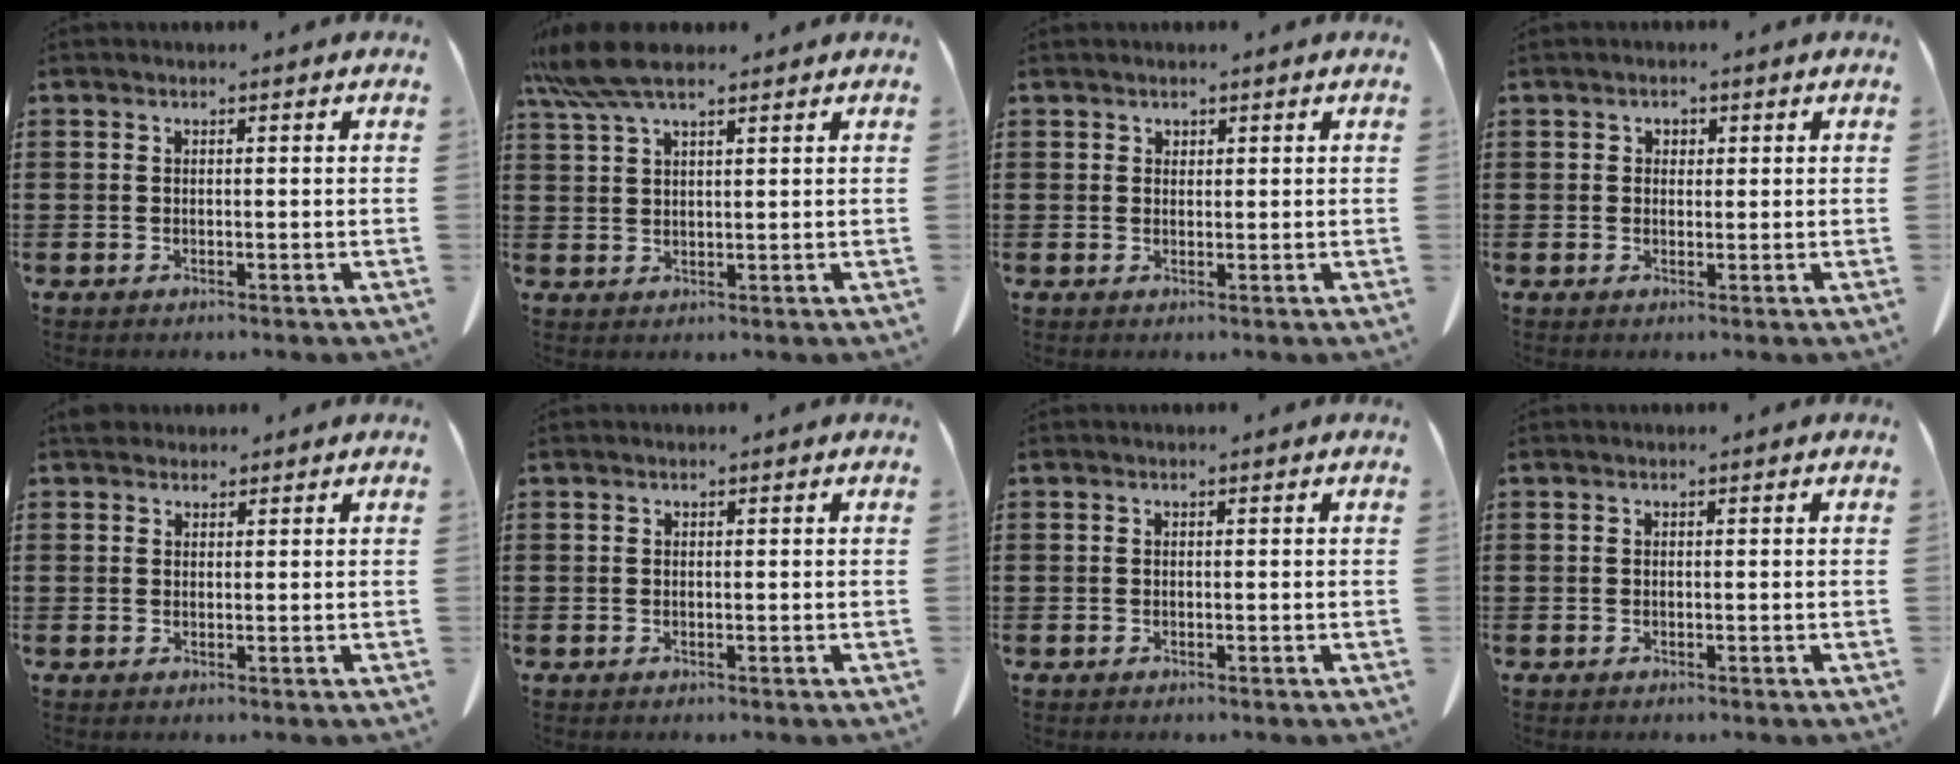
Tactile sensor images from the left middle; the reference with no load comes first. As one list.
[{"total": 6.8, "force": [5.1, 1.4, 4.2], "torque": [-0.102, -0.007, 0.093]}, {"total": 1.0, "force": [0.9, 0.4, 0.1], "torque": [0.003, -0.004, 0.016]}, {"total": 1.2, "force": [0.4, 1.0, 0.4], "torque": [-0.003, 0.001, 0.006]}, {"total": 2.1, "force": [1.8, 1.0, 0.5], "torque": [-0.007, 0.002, 0.034]}, {"total": 0.0}, {"total": 0.0}, {"total": 0.0}]